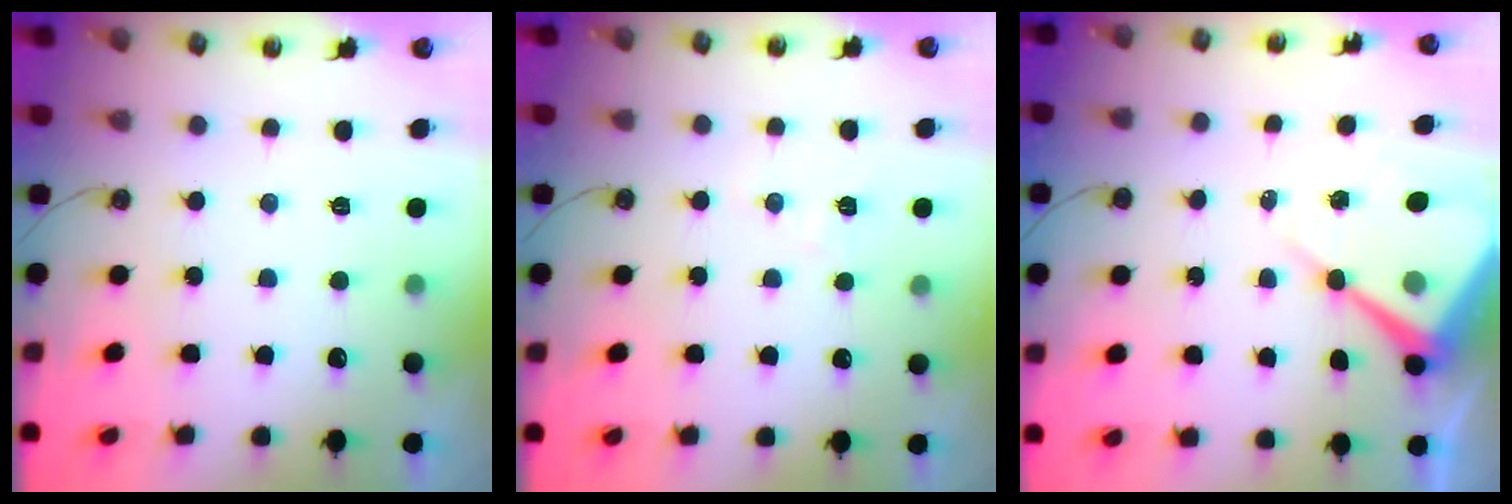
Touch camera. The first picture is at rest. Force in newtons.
{"total": 7.7, "press": 7.6, "slide": 0.7}
{"total": 12.8, "press": 12.8, "slide": 1.2}